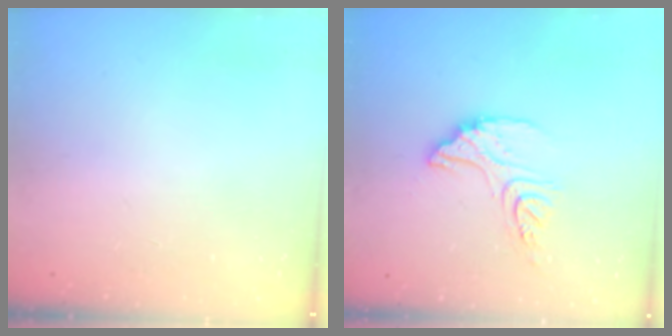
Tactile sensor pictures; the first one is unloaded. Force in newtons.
{"total": 13.3, "press": 13.3, "slide": 1.2}